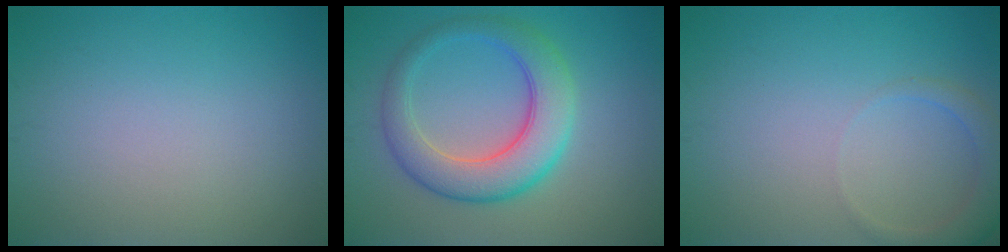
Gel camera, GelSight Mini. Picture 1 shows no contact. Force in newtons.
{"total": 6.4, "press": 6.4, "slide": 0.1}
{"total": 2.6, "press": 2.6, "slide": 0.2}